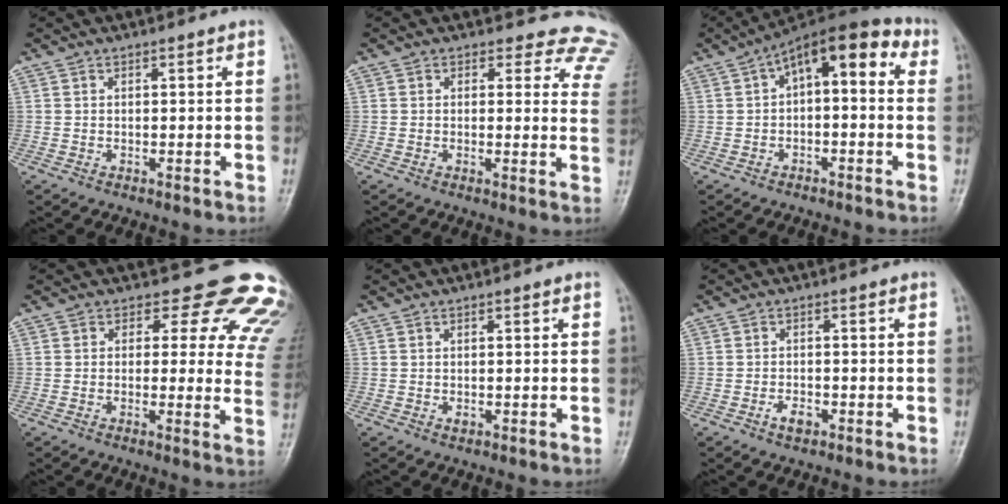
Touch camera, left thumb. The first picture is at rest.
{"total": 7.0, "force": [5.7, 3.9, 0.8], "torque": [0.045, -0.016, 0.028]}
{"total": 12.1, "force": [2.6, 5.6, 10.4], "torque": [-0.122, 0.049, 0.026]}
{"total": 15.2, "force": [11.6, 7.5, 6.3], "torque": [-0.009, -0.061, 0.099]}
{"total": 1.1, "force": [-0.2, 0.6, 0.9], "torque": [-0.012, 0.005, -0.005]}
{"total": 2.7, "force": [-1.7, 1.3, 1.6], "torque": [-0.028, 0.014, -0.030]}